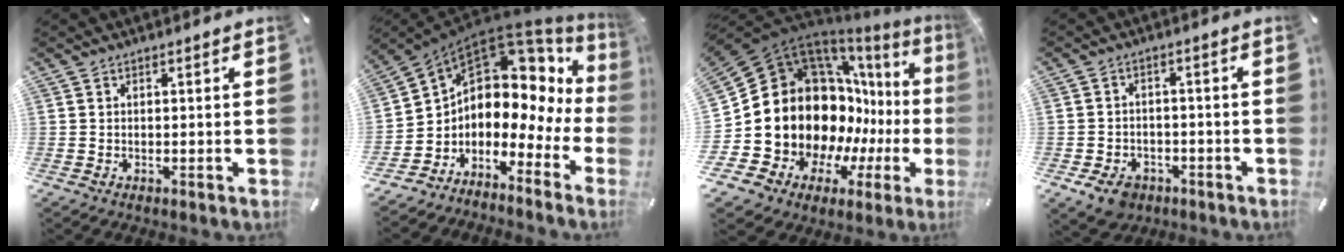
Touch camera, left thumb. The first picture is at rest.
{"total": 6.9, "force": [2.9, 5.6, 2.9], "torque": [-0.059, -0.070, 0.036]}
{"total": 23.7, "force": [-0.2, 19.1, 14.2], "torque": [-0.242, -0.075, 0.061]}
{"total": 6.0, "force": [-3.6, 4.1, 2.5], "torque": [-0.054, 0.019, -0.067]}